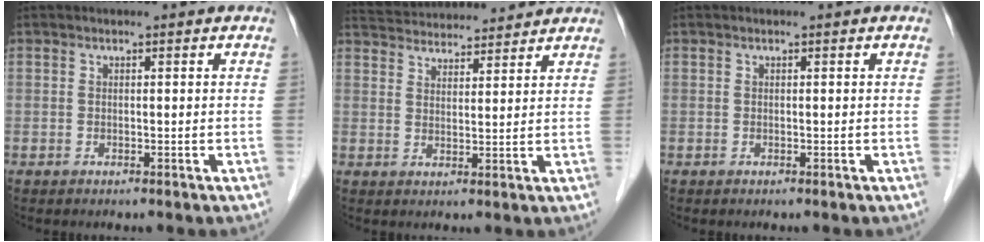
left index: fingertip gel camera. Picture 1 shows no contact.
{"total": 12.4, "force": [11.9, 1.8, 2.9], "torque": [-0.053, 0.039, 0.179]}
{"total": 0.0}